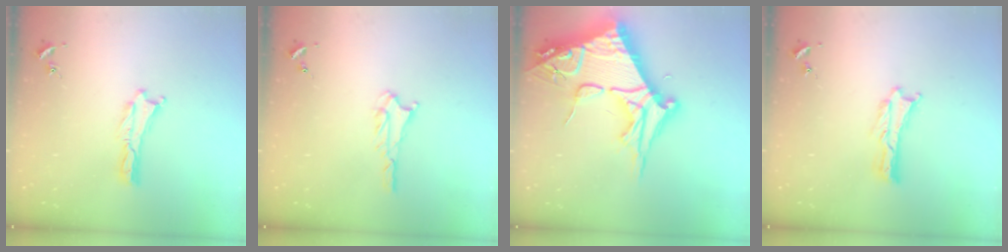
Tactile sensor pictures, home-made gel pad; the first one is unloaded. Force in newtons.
{"total": 1.6, "press": 1.6, "slide": 0.1}
{"total": 15.2, "press": 15.1, "slide": 1.8}
{"total": 0.0}